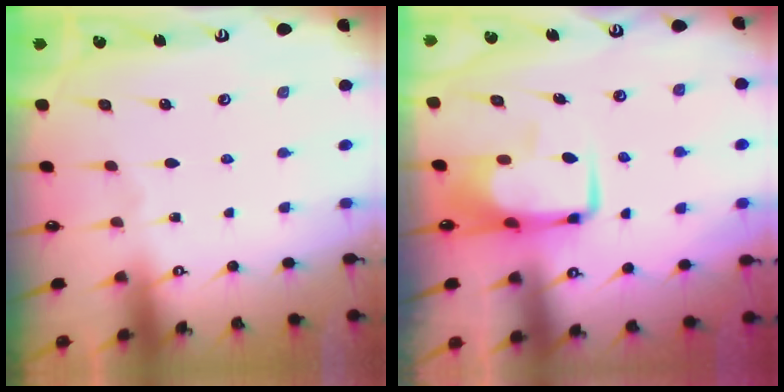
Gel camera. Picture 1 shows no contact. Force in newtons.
{"total": 7.3, "press": 7.1, "slide": 1.4}